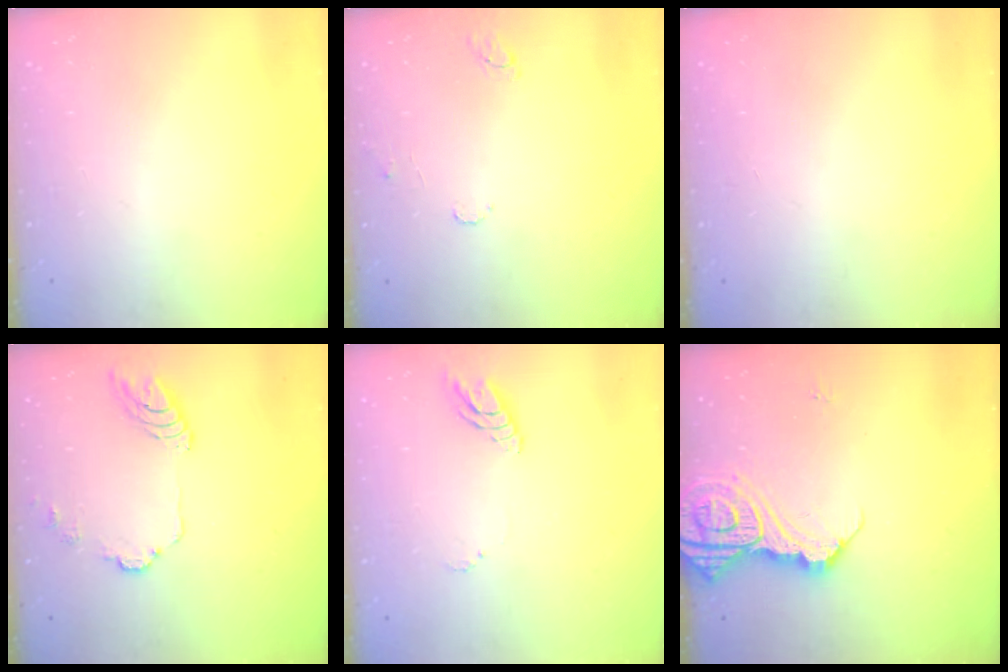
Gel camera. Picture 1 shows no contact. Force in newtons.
{"total": 7.6, "press": 7.5, "slide": 0.6}
{"total": 0.0}
{"total": 10.2, "press": 10.1, "slide": 1.1}
{"total": 8.7, "press": 8.6, "slide": 1.1}
{"total": 13.1, "press": 13.1, "slide": 1.4}